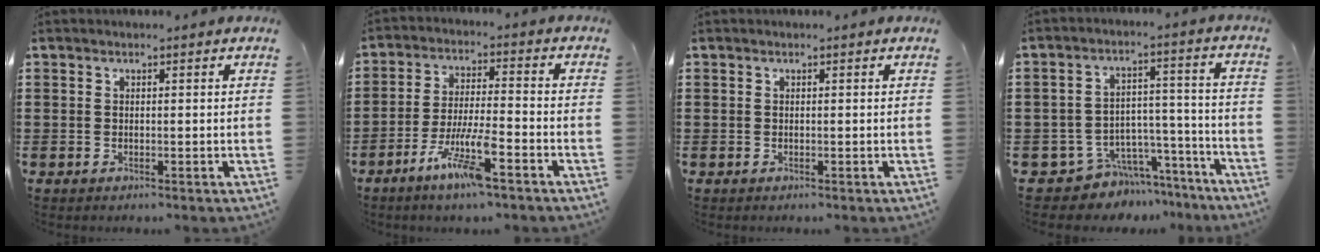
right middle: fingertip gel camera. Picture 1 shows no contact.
{"total": 8.4, "force": [-5.0, 1.2, 6.6], "torque": [-0.137, -0.007, -0.095]}
{"total": 0.0}
{"total": 6.5, "force": [-5.6, 3.2, 0.7], "torque": [-0.015, 0.020, -0.105]}